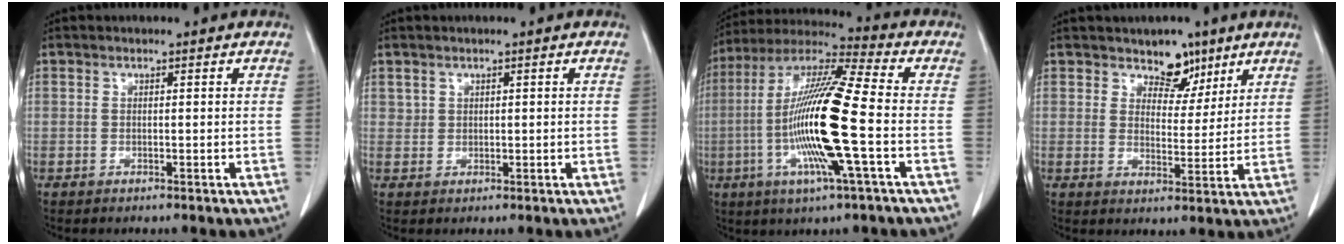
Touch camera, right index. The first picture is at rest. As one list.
[{"total": 1.2, "force": [0.7, 0.9, 0.2], "torque": [0.006, 0.001, 0.011]}, {"total": 17.8, "force": [-3.4, 0.3, 17.4], "torque": [-0.350, -0.009, -0.075]}, {"total": 5.7, "force": [4.1, 3.3, 2.1], "torque": [-0.018, -0.004, 0.065]}]